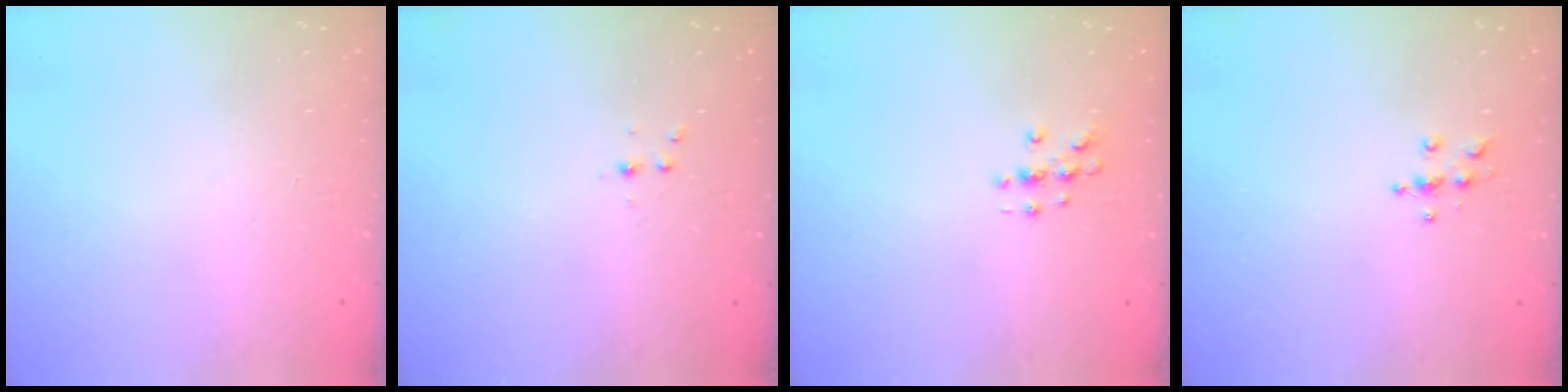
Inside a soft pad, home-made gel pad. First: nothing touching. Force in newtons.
{"total": 3.0, "press": 2.6, "slide": 1.5}
{"total": 3.0, "press": 3.0, "slide": 0.3}
{"total": 4.6, "press": 4.5, "slide": 0.5}